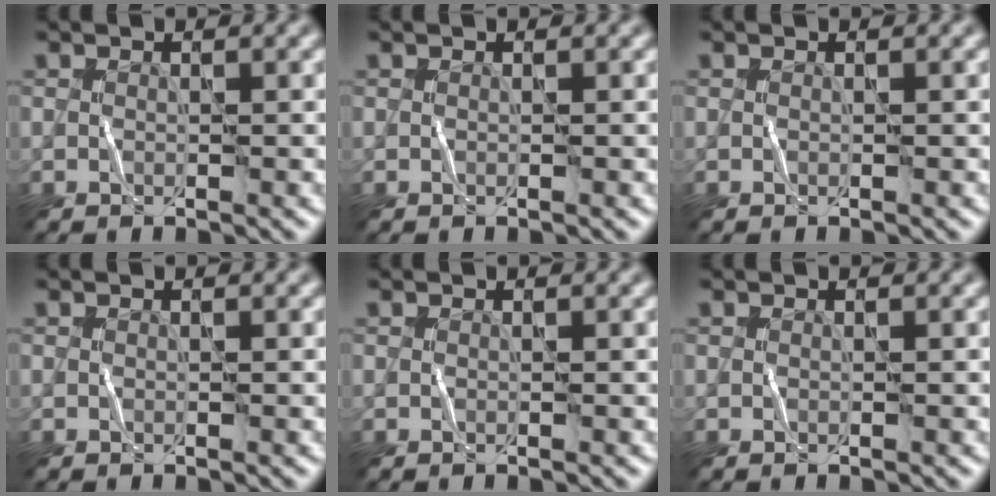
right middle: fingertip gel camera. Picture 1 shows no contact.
{"total": 0.0}
{"total": 0.0}
{"total": 0.0}
{"total": 0.0}
{"total": 0.0}